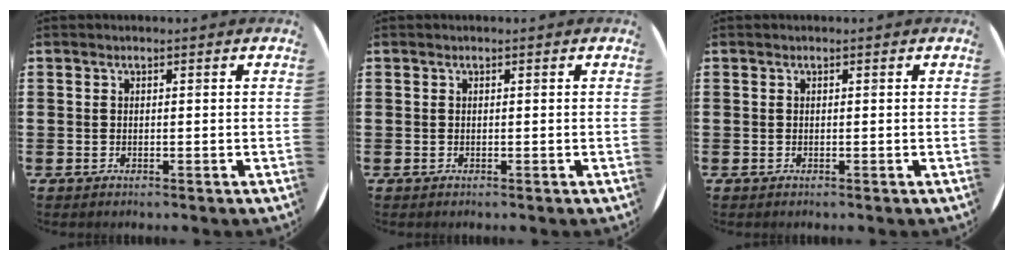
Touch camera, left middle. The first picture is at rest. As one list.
[{"total": 0.0}, {"total": 0.0}]